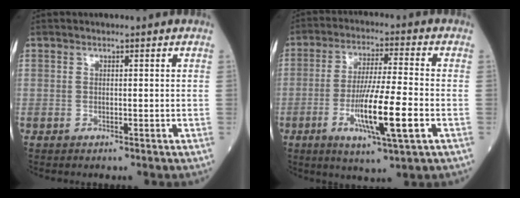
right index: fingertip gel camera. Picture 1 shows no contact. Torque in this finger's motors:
{"motor_torque": [1.74, -0.40, 0.87, 0.21]}